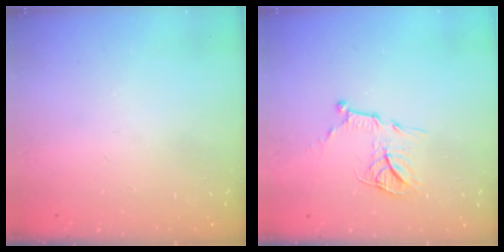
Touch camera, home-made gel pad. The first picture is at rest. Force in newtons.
{"total": 12.1, "press": 12.1, "slide": 0.9}